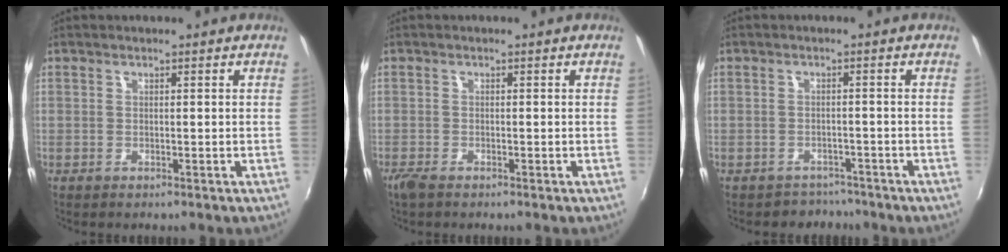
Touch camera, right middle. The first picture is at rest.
{"total": 2.0, "force": [-1.6, 0.5, 1.1], "torque": [-0.027, -0.007, -0.033]}
{"total": 4.0, "force": [-3.5, 2.1, -0.3], "torque": [-0.002, 0.004, -0.053]}